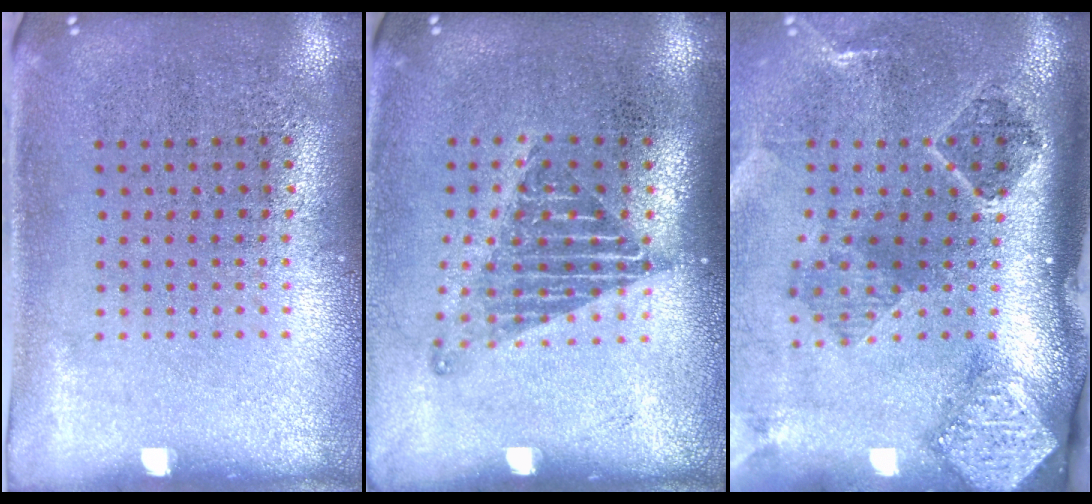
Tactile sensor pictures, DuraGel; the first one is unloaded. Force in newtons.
{"total": 1.2, "press": 1.0, "slide": 0.7}
{"total": 2.9, "press": 1.8, "slide": 2.2}